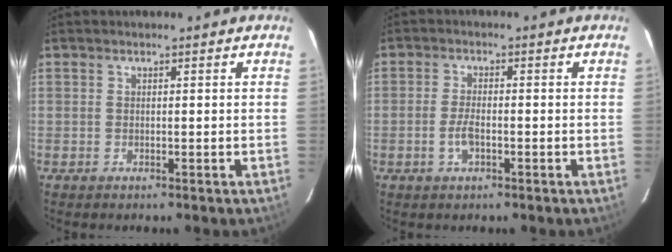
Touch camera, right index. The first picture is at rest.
{"total": 3.4, "force": [-1.3, 1.3, 2.9], "torque": [-0.064, 0.000, -0.024]}